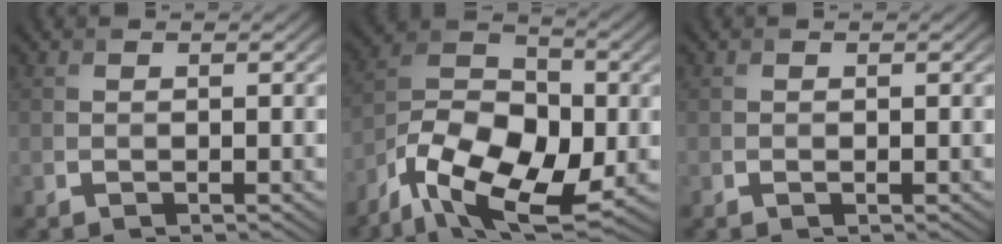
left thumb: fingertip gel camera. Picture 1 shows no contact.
{"total": 14.8, "force": [-7.2, 8.0, 10.2], "torque": [-0.205, -0.021, -0.146]}
{"total": 0.0}